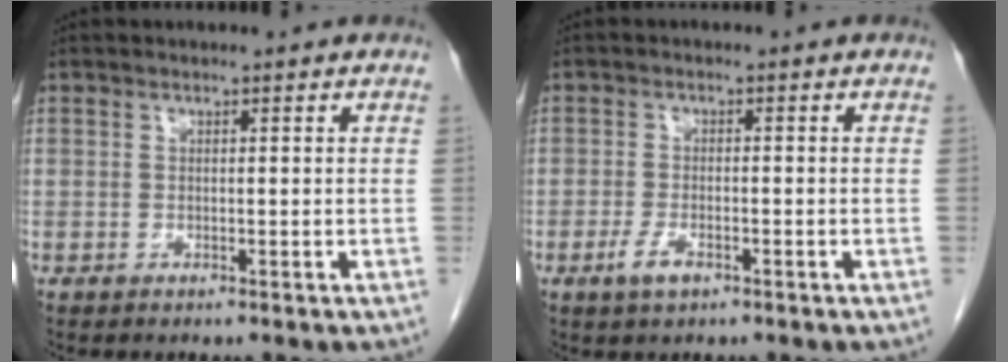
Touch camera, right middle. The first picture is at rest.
{"total": 3.0, "force": [-1.7, 1.1, 2.2], "torque": [-0.049, -0.001, -0.031]}